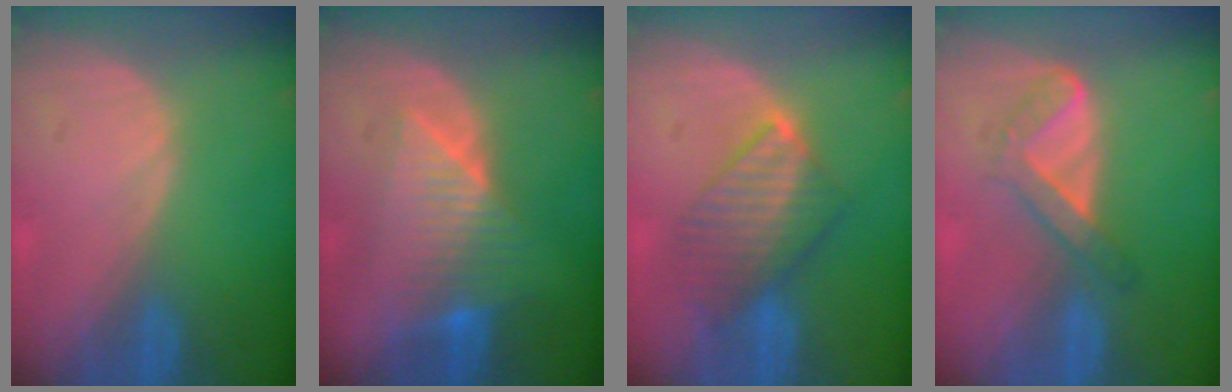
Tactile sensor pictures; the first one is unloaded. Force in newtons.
{"total": 7.8, "press": 7.4, "slide": 2.6}
{"total": 6.6, "press": 6.6, "slide": 0.9}
{"total": 4.4, "press": 4.2, "slide": 1.3}